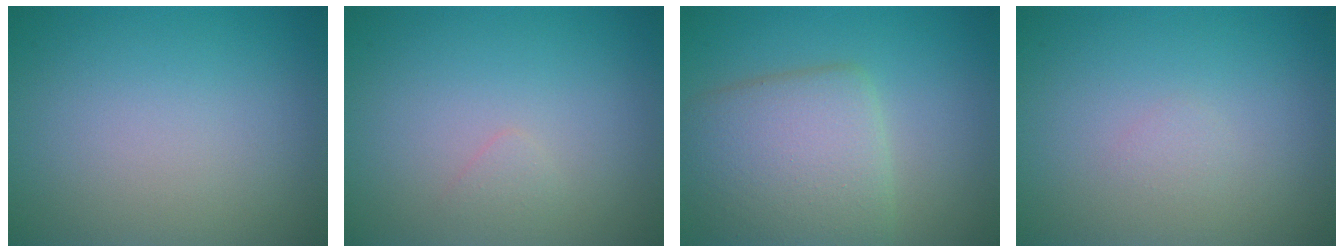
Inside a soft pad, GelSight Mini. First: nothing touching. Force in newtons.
{"total": 0.7, "press": 0.7, "slide": 0.0}
{"total": 6.3, "press": 6.3, "slide": 0.2}
{"total": 0.5, "press": 0.5, "slide": 0.0}